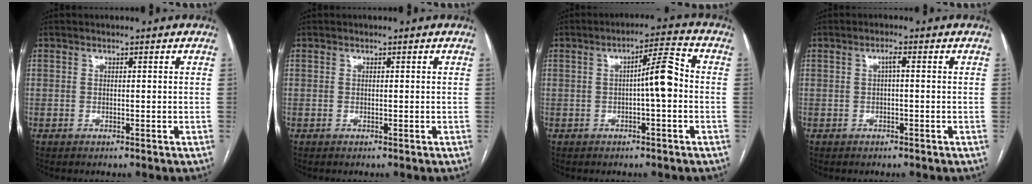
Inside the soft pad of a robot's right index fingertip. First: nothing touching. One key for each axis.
{"total": 0.0}
{"total": 5.8, "fx": -0.5, "fy": 0.6, "fz": 5.8, "tx": -0.086, "ty": 0.018, "tz": -0.009}
{"total": 1.3, "fx": 0.1, "fy": 0.2, "fz": 1.3, "tx": -0.022, "ty": 0.004, "tz": 0.002}